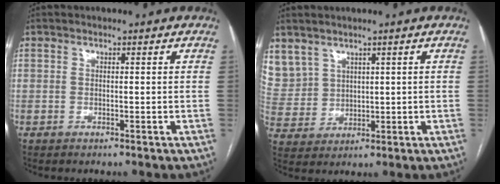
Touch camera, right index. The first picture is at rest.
{"total": 10.5, "force": [5.6, 8.6, 2.6], "torque": [-0.096, 0.035, 0.145]}